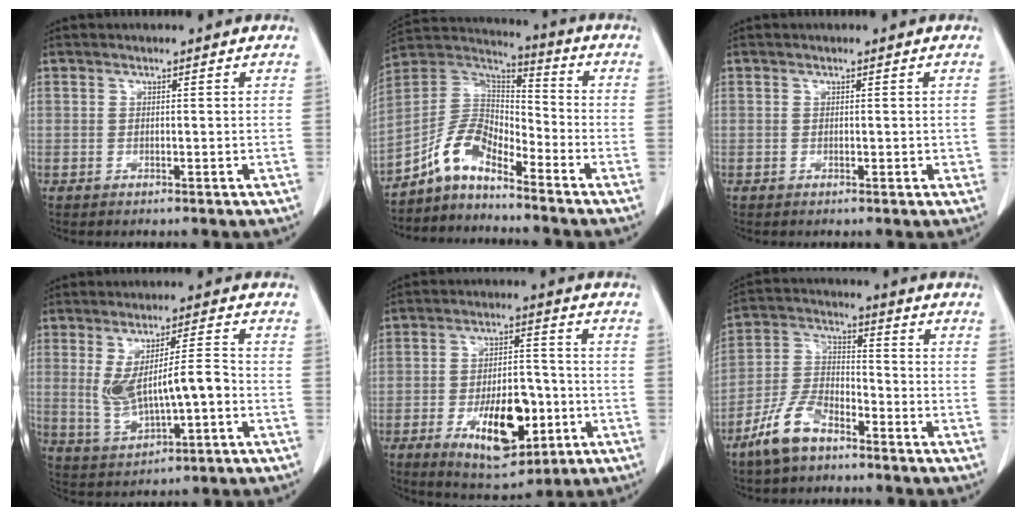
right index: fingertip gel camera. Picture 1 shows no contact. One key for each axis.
{"total": 8.3, "fx": -6.6, "fy": 3.1, "fz": 4.0, "tx": -0.090, "ty": 0.036, "tz": -0.130}
{"total": 1.2, "fx": 0.0, "fy": 0.8, "fz": 0.9, "tx": -0.005, "ty": 0.002, "tz": 0.003}
{"total": 9.1, "fx": -0.5, "fy": 2.4, "fz": 8.7, "tx": -0.164, "ty": 0.010, "tz": 0.007}
{"total": 13.2, "fx": -4.5, "fy": 5.8, "fz": 11.0, "tx": -0.178, "ty": 0.006, "tz": -0.062}
{"total": 9.0, "fx": -6.4, "fy": 3.7, "fz": 5.0, "tx": -0.118, "ty": -0.003, "tz": -0.131}